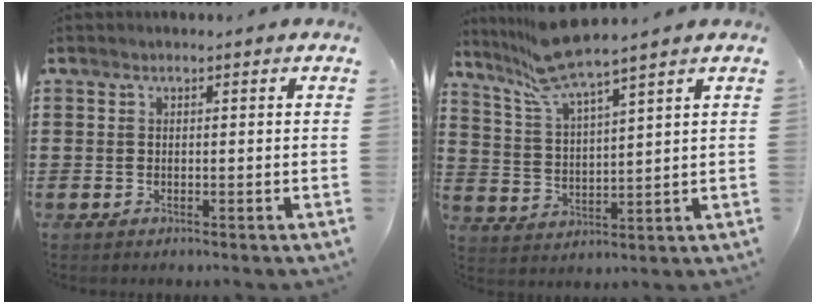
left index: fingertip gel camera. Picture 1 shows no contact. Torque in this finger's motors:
{"motor_torque": [1.95, -0.19, 0.28, 0.19]}